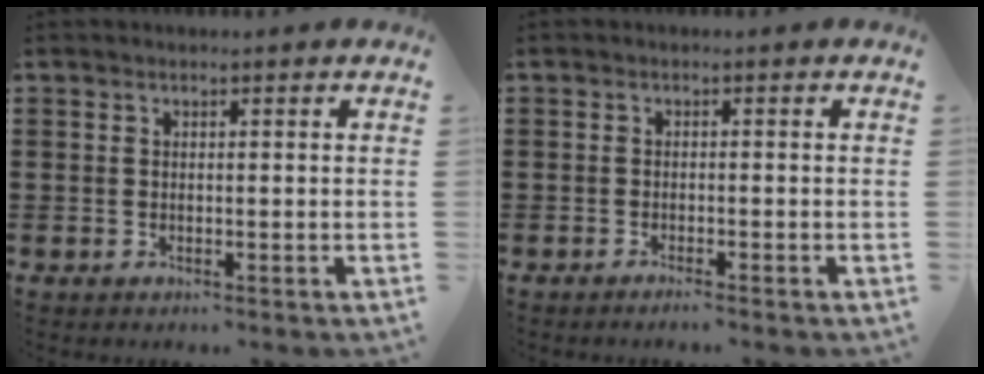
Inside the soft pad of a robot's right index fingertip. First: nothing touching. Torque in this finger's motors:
{"motor_torque": [-0.94, 1.20, -0.62, -0.07]}